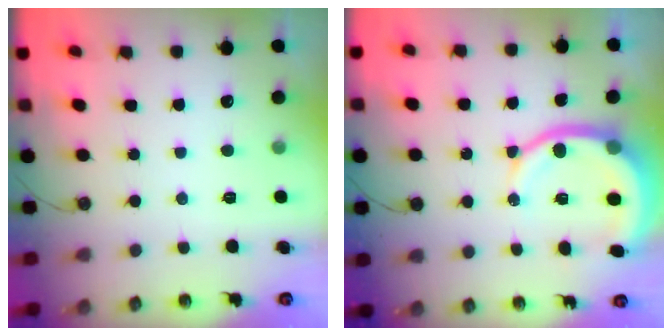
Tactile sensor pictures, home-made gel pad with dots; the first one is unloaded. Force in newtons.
{"total": 11.3, "press": 11.2, "slide": 1.5}